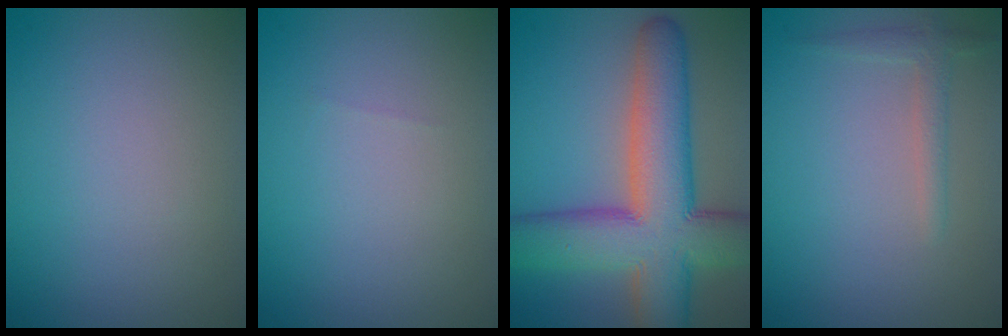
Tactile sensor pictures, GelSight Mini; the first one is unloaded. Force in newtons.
{"total": 0.0}
{"total": 12.2, "press": 12.2, "slide": 0.7}
{"total": 1.5, "press": 1.5, "slide": 0.1}